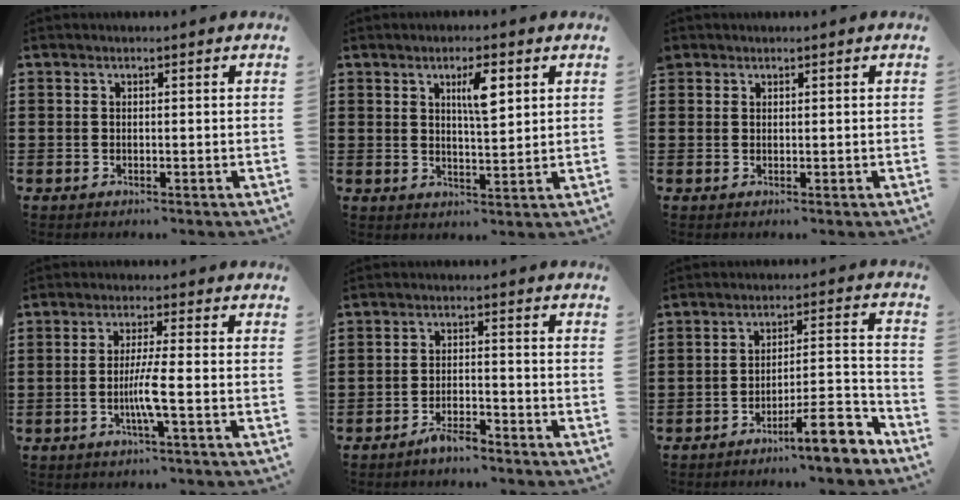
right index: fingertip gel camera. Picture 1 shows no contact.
{"total": 5.1, "force": [2.2, 1.3, 4.4], "torque": [-0.069, 0.000, 0.029]}
{"total": 1.1, "force": [0.8, 0.7, 0.0], "torque": [-0.001, 0.004, 0.016]}
{"total": 4.6, "force": [-1.3, -0.4, 4.4], "torque": [-0.085, -0.012, -0.030]}
{"total": 2.9, "force": [-2.7, 0.4, 1.0], "torque": [-0.019, 0.008, -0.051]}
{"total": 9.2, "force": [-6.9, 1.4, 6.0], "torque": [-0.087, 0.017, -0.123]}